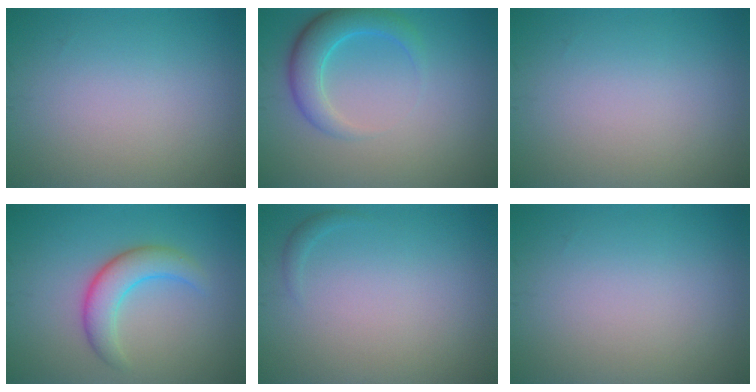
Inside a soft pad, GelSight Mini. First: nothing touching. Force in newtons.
{"total": 4.0, "press": 4.0, "slide": 0.3}
{"total": 0.0}
{"total": 4.0, "press": 4.0, "slide": 0.2}
{"total": 0.6, "press": 0.6, "slide": 0.1}
{"total": 0.0}